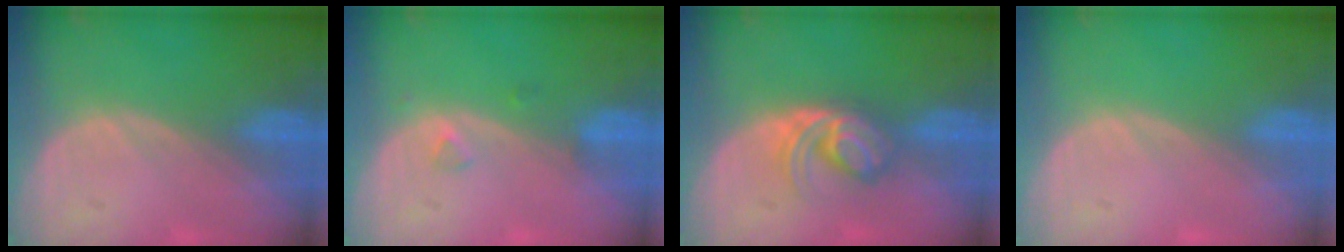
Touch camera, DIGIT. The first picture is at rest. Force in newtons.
{"total": 1.2, "press": 1.2, "slide": 0.1}
{"total": 5.9, "press": 5.1, "slide": 3.0}
{"total": 0.0}